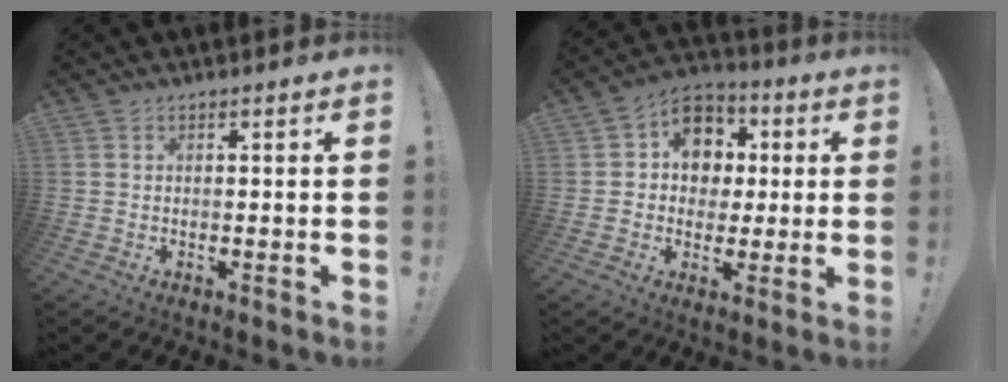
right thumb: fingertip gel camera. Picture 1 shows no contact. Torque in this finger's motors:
{"motor_torque": [-0.33, 0.64, 0.58, -0.39, -0.04]}